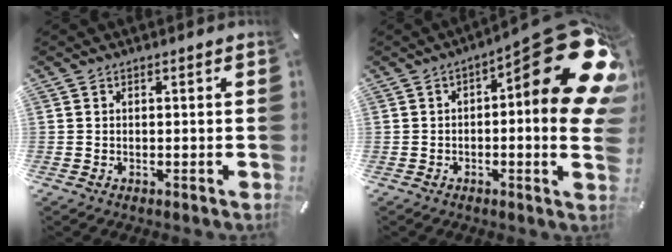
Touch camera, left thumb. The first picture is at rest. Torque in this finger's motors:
{"motor_torque": [1.60, 3.41, 2.41, -0.36, 0.21]}